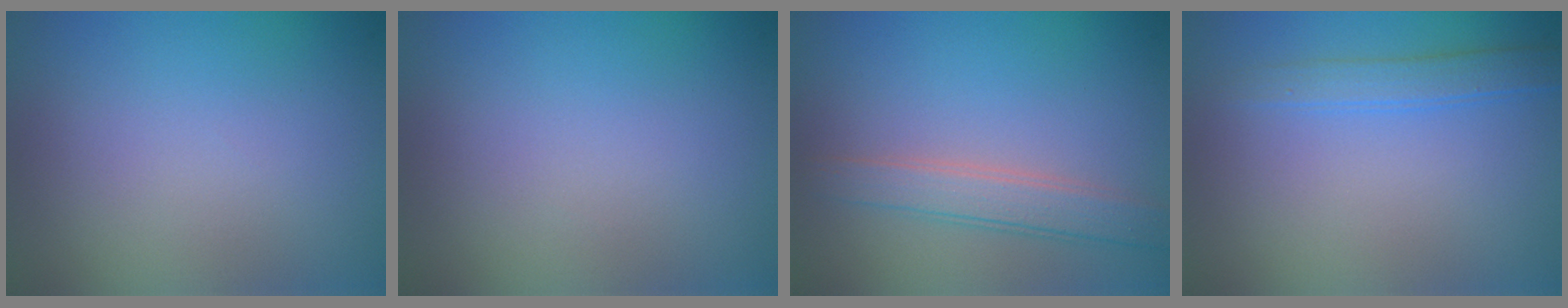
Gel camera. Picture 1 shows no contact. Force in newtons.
{"total": 0.0}
{"total": 2.9, "press": 2.9, "slide": 0.2}
{"total": 1.9, "press": 1.9, "slide": 0.1}